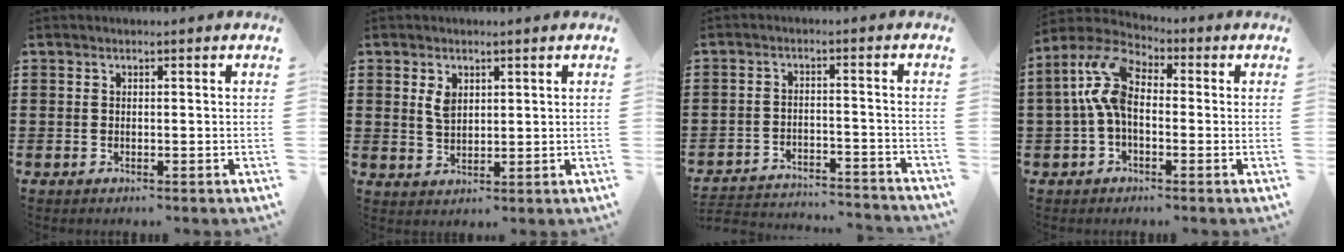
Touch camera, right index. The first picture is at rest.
{"total": 3.0, "force": [1.3, 1.8, 2.1], "torque": [-0.047, 0.005, 0.024]}
{"total": 3.5, "force": [-3.5, 0.4, 0.5], "torque": [-0.013, 0.004, -0.075]}
{"total": 8.1, "force": [1.0, 4.8, 6.5], "torque": [-0.168, 0.000, 0.009]}